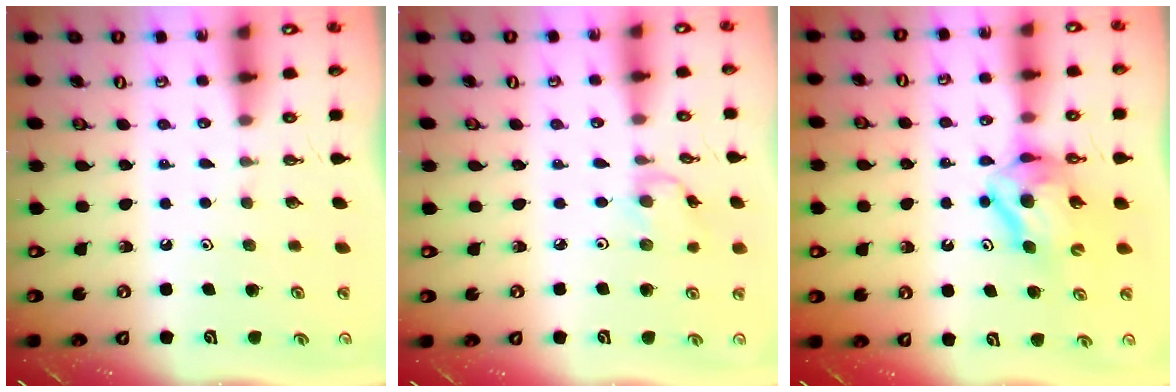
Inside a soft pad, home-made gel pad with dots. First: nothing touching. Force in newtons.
{"total": 2.6, "press": 2.6, "slide": 0.2}
{"total": 9.0, "press": 9.0, "slide": 0.9}